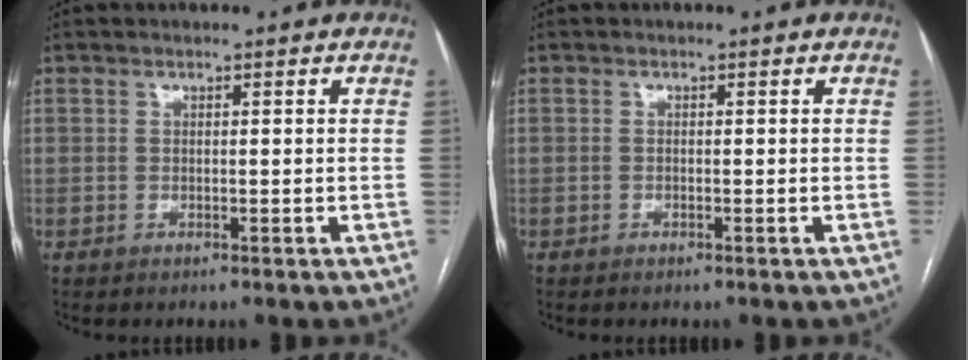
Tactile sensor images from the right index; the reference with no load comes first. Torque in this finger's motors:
{"motor_torque": [0.19, -0.09, 0.03, 0.00]}